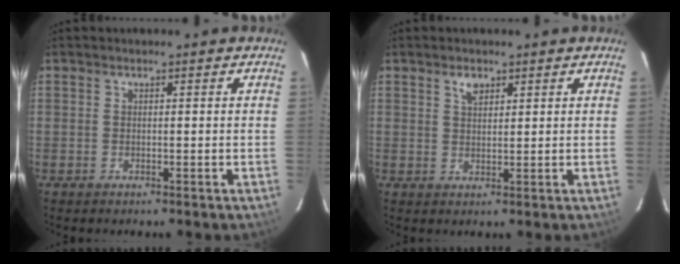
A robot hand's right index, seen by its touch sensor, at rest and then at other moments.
{"total": 2.4, "force": [1.5, 1.3, 1.4], "torque": [-0.022, 0.006, 0.028]}